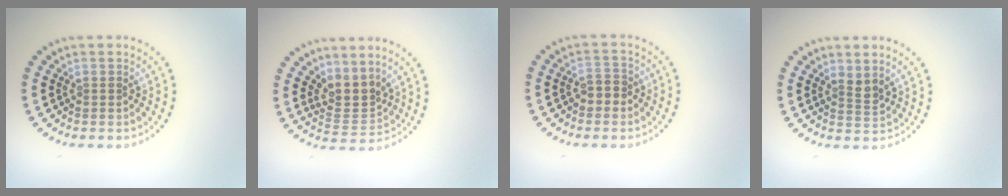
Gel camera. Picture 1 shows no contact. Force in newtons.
{"total": 2.9, "press": 2.1, "slide": 2.1}
{"total": 1.7, "press": 1.7, "slide": 0.3}
{"total": 1.3, "press": 1.0, "slide": 0.9}